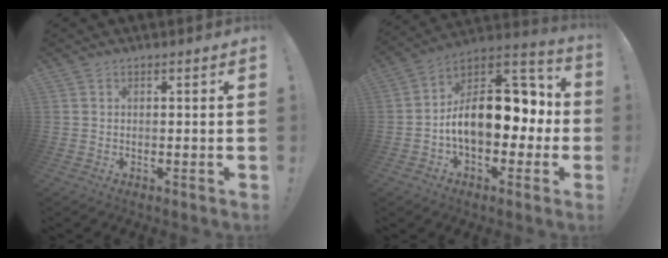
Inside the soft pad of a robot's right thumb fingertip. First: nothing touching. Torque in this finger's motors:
{"motor_torque": [2.51, 2.50, 0.42, -0.27, 0.24]}